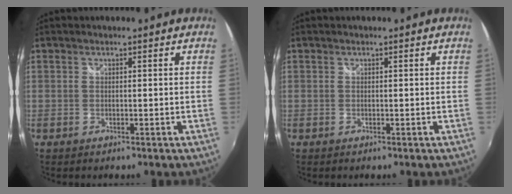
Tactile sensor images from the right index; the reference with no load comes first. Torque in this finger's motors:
{"motor_torque": [0.00, 0.00, 0.00, 0.00]}